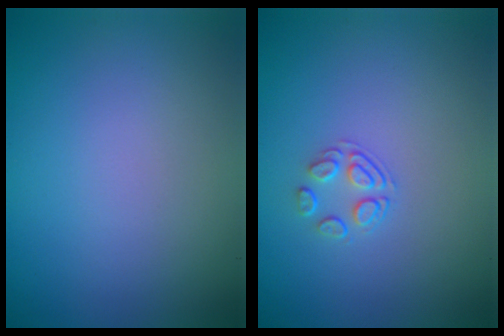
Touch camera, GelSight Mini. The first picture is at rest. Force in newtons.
{"total": 1.7, "press": 1.0, "slide": 1.4}